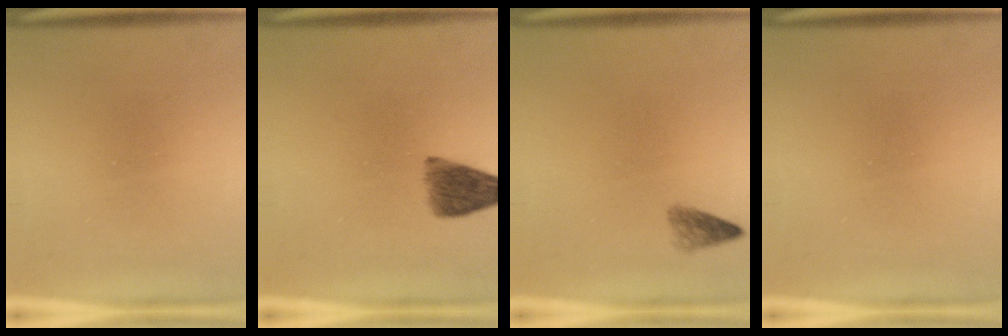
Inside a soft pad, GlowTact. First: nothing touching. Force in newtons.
{"total": 4.3}
{"total": 1.7}
{"total": 0.0}